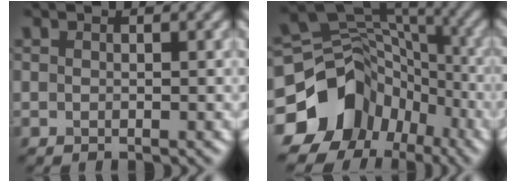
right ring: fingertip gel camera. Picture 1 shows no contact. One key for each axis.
{"total": 13.0, "fx": -5.9, "fy": 10.5, "fz": 4.9, "tx": -0.101, "ty": 0.002, "tz": -0.099}